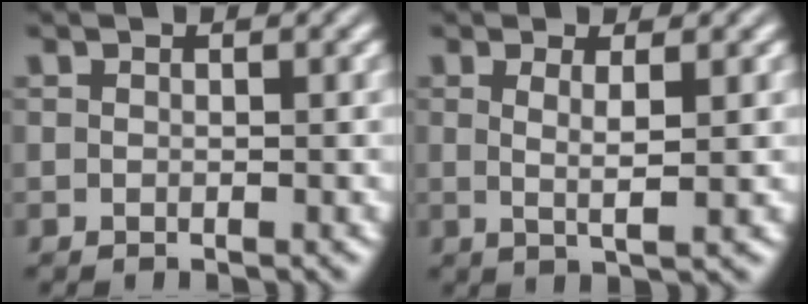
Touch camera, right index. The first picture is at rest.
{"total": 2.4, "force": [0.5, -0.8, 2.2], "torque": [-0.035, -0.011, 0.016]}